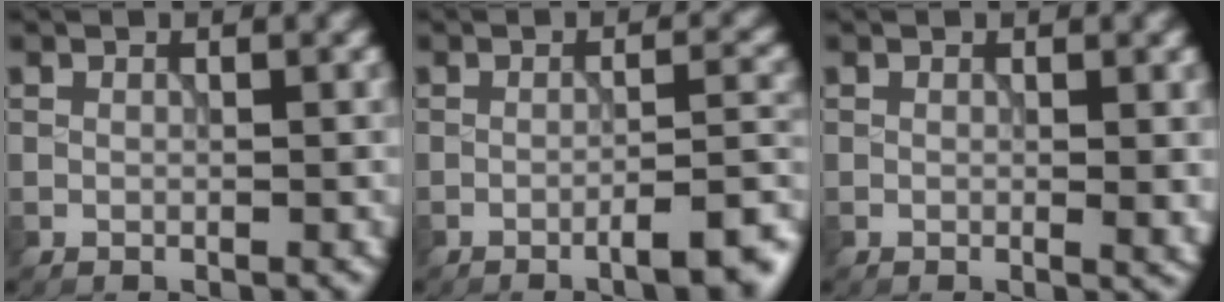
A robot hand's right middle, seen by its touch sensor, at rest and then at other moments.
{"total": 5.6, "force": [-3.3, 1.3, 4.3], "torque": [-0.047, 0.008, -0.046]}
{"total": 1.3, "force": [0.2, 0.3, 1.2], "torque": [-0.014, -0.007, 0.002]}